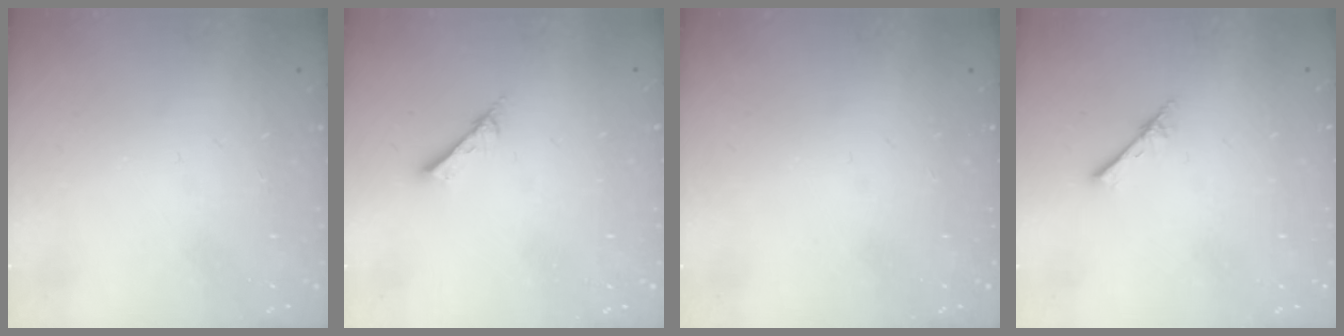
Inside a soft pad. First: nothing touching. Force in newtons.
{"total": 2.6, "press": 2.6, "slide": 0.1}
{"total": 0.0}
{"total": 2.6, "press": 2.6, "slide": 0.3}